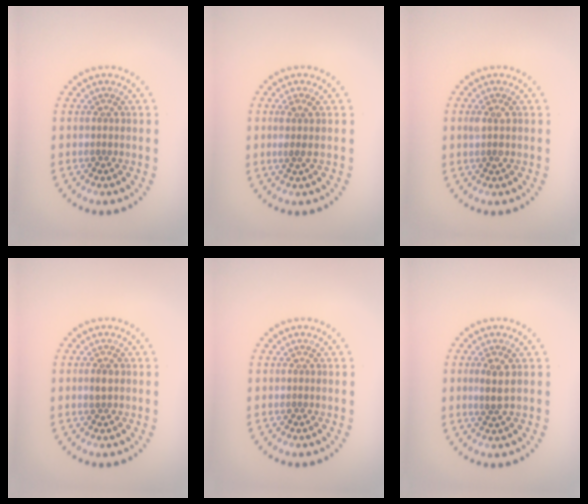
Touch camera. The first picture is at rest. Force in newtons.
{"total": 1.5, "press": 1.1, "slide": 0.9}
{"total": 1.0, "press": 1.0, "slide": 0.4}
{"total": 1.0, "press": 1.0, "slide": 0.0}
{"total": 0.0}
{"total": 1.9, "press": 1.6, "slide": 1.0}